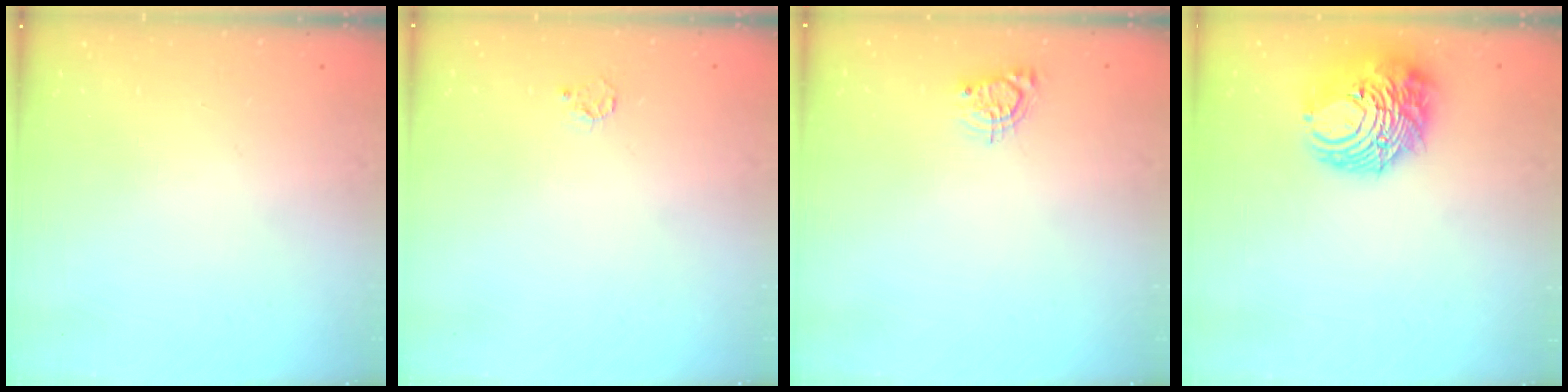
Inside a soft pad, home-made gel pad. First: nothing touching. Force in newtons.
{"total": 3.3, "press": 3.3, "slide": 0.3}
{"total": 4.3, "press": 4.2, "slide": 0.4}
{"total": 12.2, "press": 12.2, "slide": 1.3}